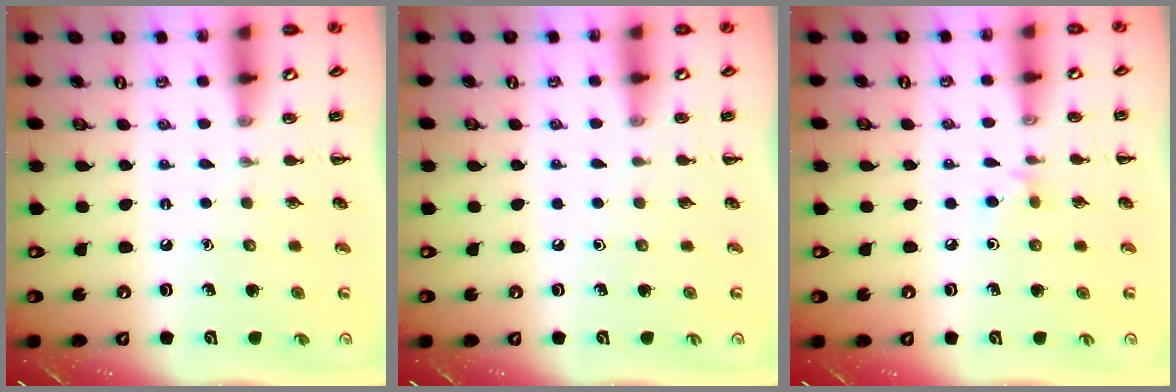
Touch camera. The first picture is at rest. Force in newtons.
{"total": 0.0}
{"total": 4.0, "press": 3.6, "slide": 1.6}